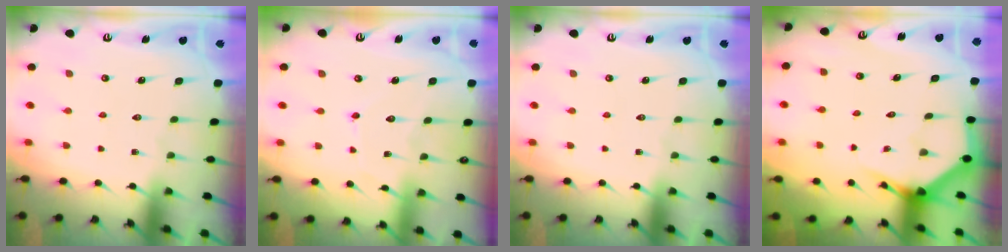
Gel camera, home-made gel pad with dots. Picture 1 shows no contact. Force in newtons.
{"total": 5.8, "press": 5.8, "slide": 0.7}
{"total": 0.0}
{"total": 3.9, "press": 3.9, "slide": 0.2}